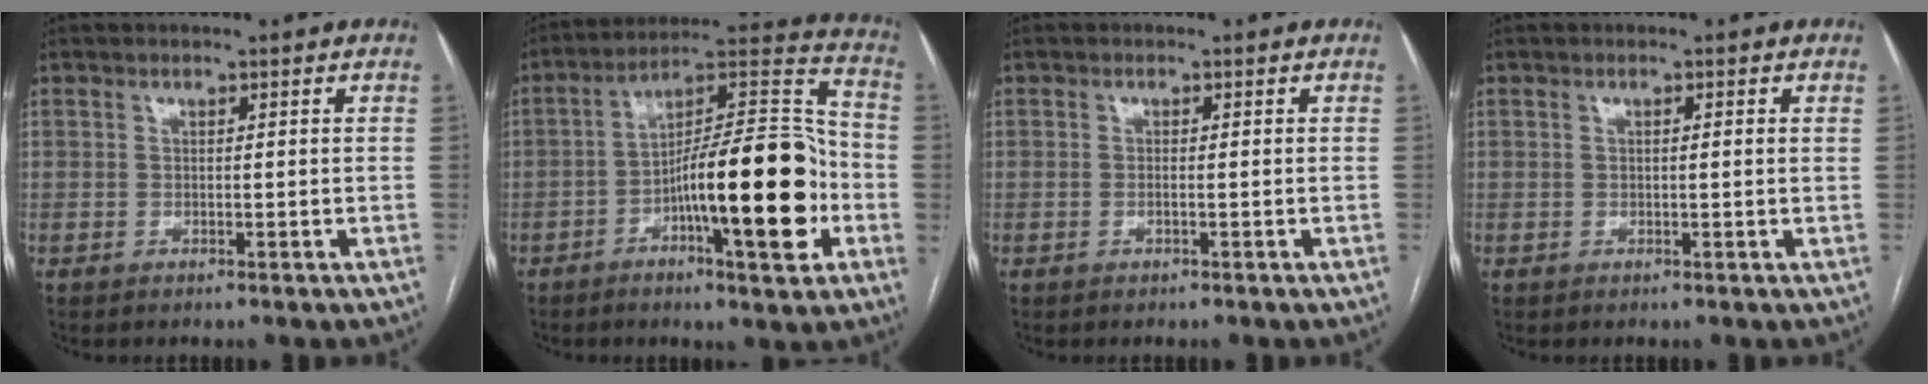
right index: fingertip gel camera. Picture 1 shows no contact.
{"total": 19.6, "force": [-4.9, 3.5, 18.6], "torque": [-0.290, 0.019, -0.074]}
{"total": 0.6, "force": [-0.2, 0.0, 0.5], "torque": [-0.013, 0.000, -0.003]}
{"total": 0.9, "force": [0.3, 0.0, 0.8], "torque": [-0.014, 0.003, 0.002]}